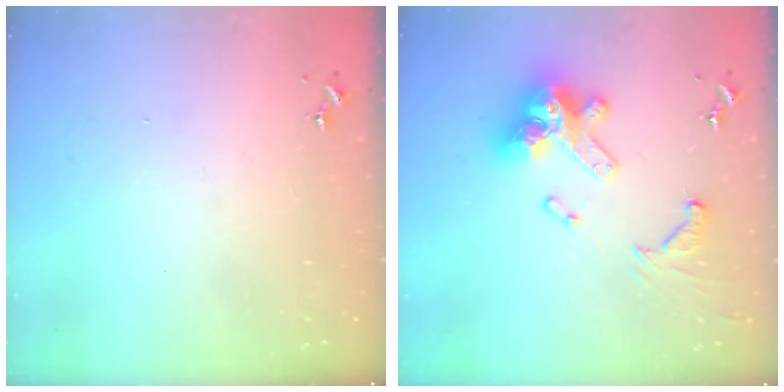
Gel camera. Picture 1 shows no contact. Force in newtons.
{"total": 18.7, "press": 18.6, "slide": 2.3}